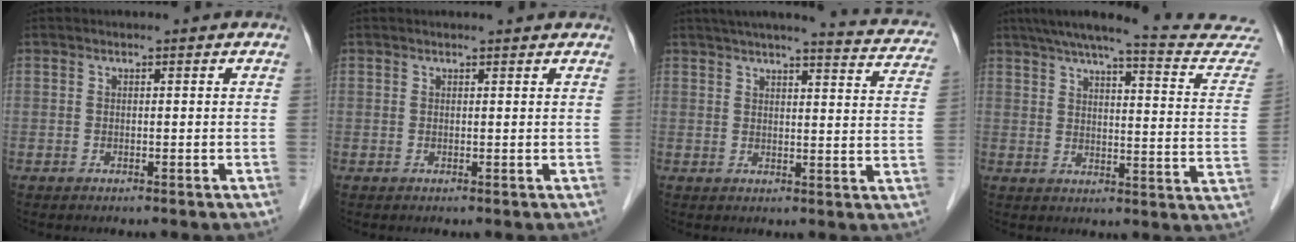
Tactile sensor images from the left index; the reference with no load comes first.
{"total": 2.2, "force": [2.2, 0.2, 0.4], "torque": [-0.012, 0.009, 0.022]}
{"total": 15.9, "force": [13.9, 1.9, 7.5], "torque": [-0.094, -0.008, 0.154]}
{"total": 22.5, "force": [20.6, 1.2, 9.1], "torque": [-0.123, -0.053, 0.242]}